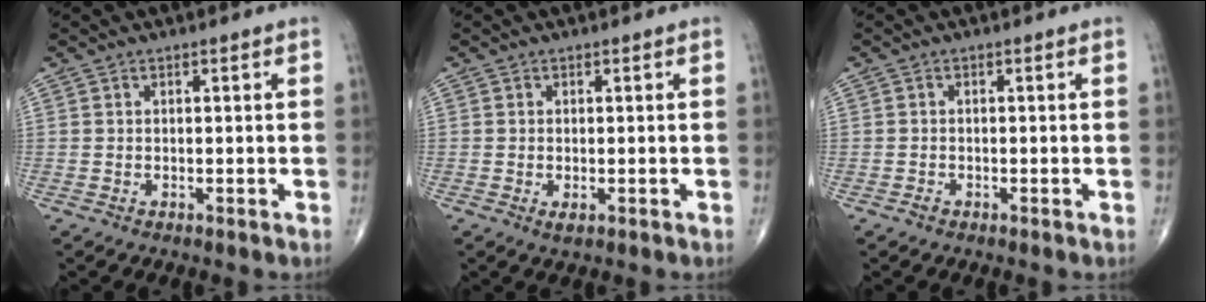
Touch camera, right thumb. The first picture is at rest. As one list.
[{"total": 1.3, "force": [-0.4, 0.6, 1.1], "torque": [-0.020, -0.004, -0.006]}, {"total": 0.7, "force": [-0.5, 0.4, 0.2], "torque": [-0.003, 0.001, -0.013]}]